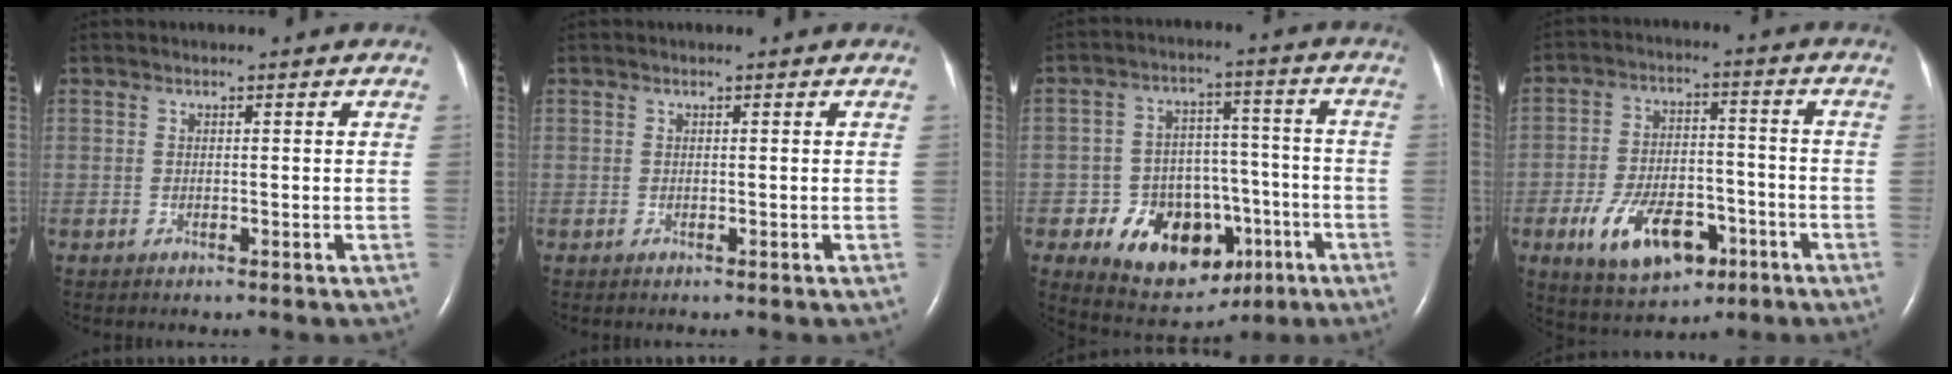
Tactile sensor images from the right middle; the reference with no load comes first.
{"total": 0.0}
{"total": 13.8, "force": [-6.1, 9.2, 8.2], "torque": [-0.123, 0.029, -0.080]}
{"total": 12.2, "force": [-5.7, 6.3, 8.8], "torque": [-0.162, 0.004, -0.089]}